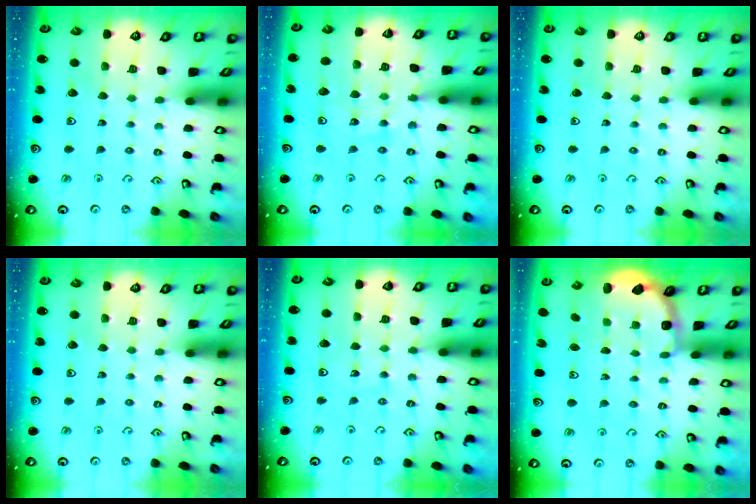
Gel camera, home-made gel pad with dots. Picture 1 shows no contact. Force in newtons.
{"total": 10.3, "press": 10.1, "slide": 2.3}
{"total": 0.0}
{"total": 0.0}
{"total": 3.8, "press": 3.5, "slide": 1.6}
{"total": 2.7, "press": 2.3, "slide": 1.5}